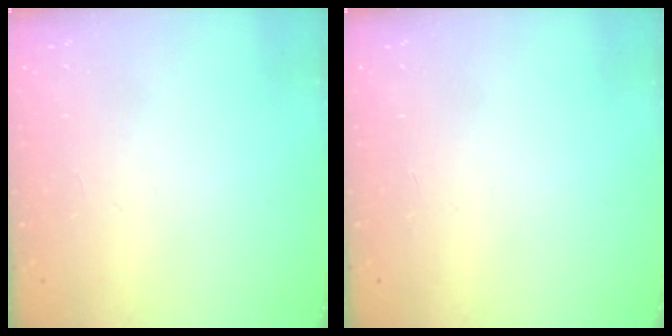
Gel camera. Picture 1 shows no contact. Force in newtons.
{"total": 0.0}